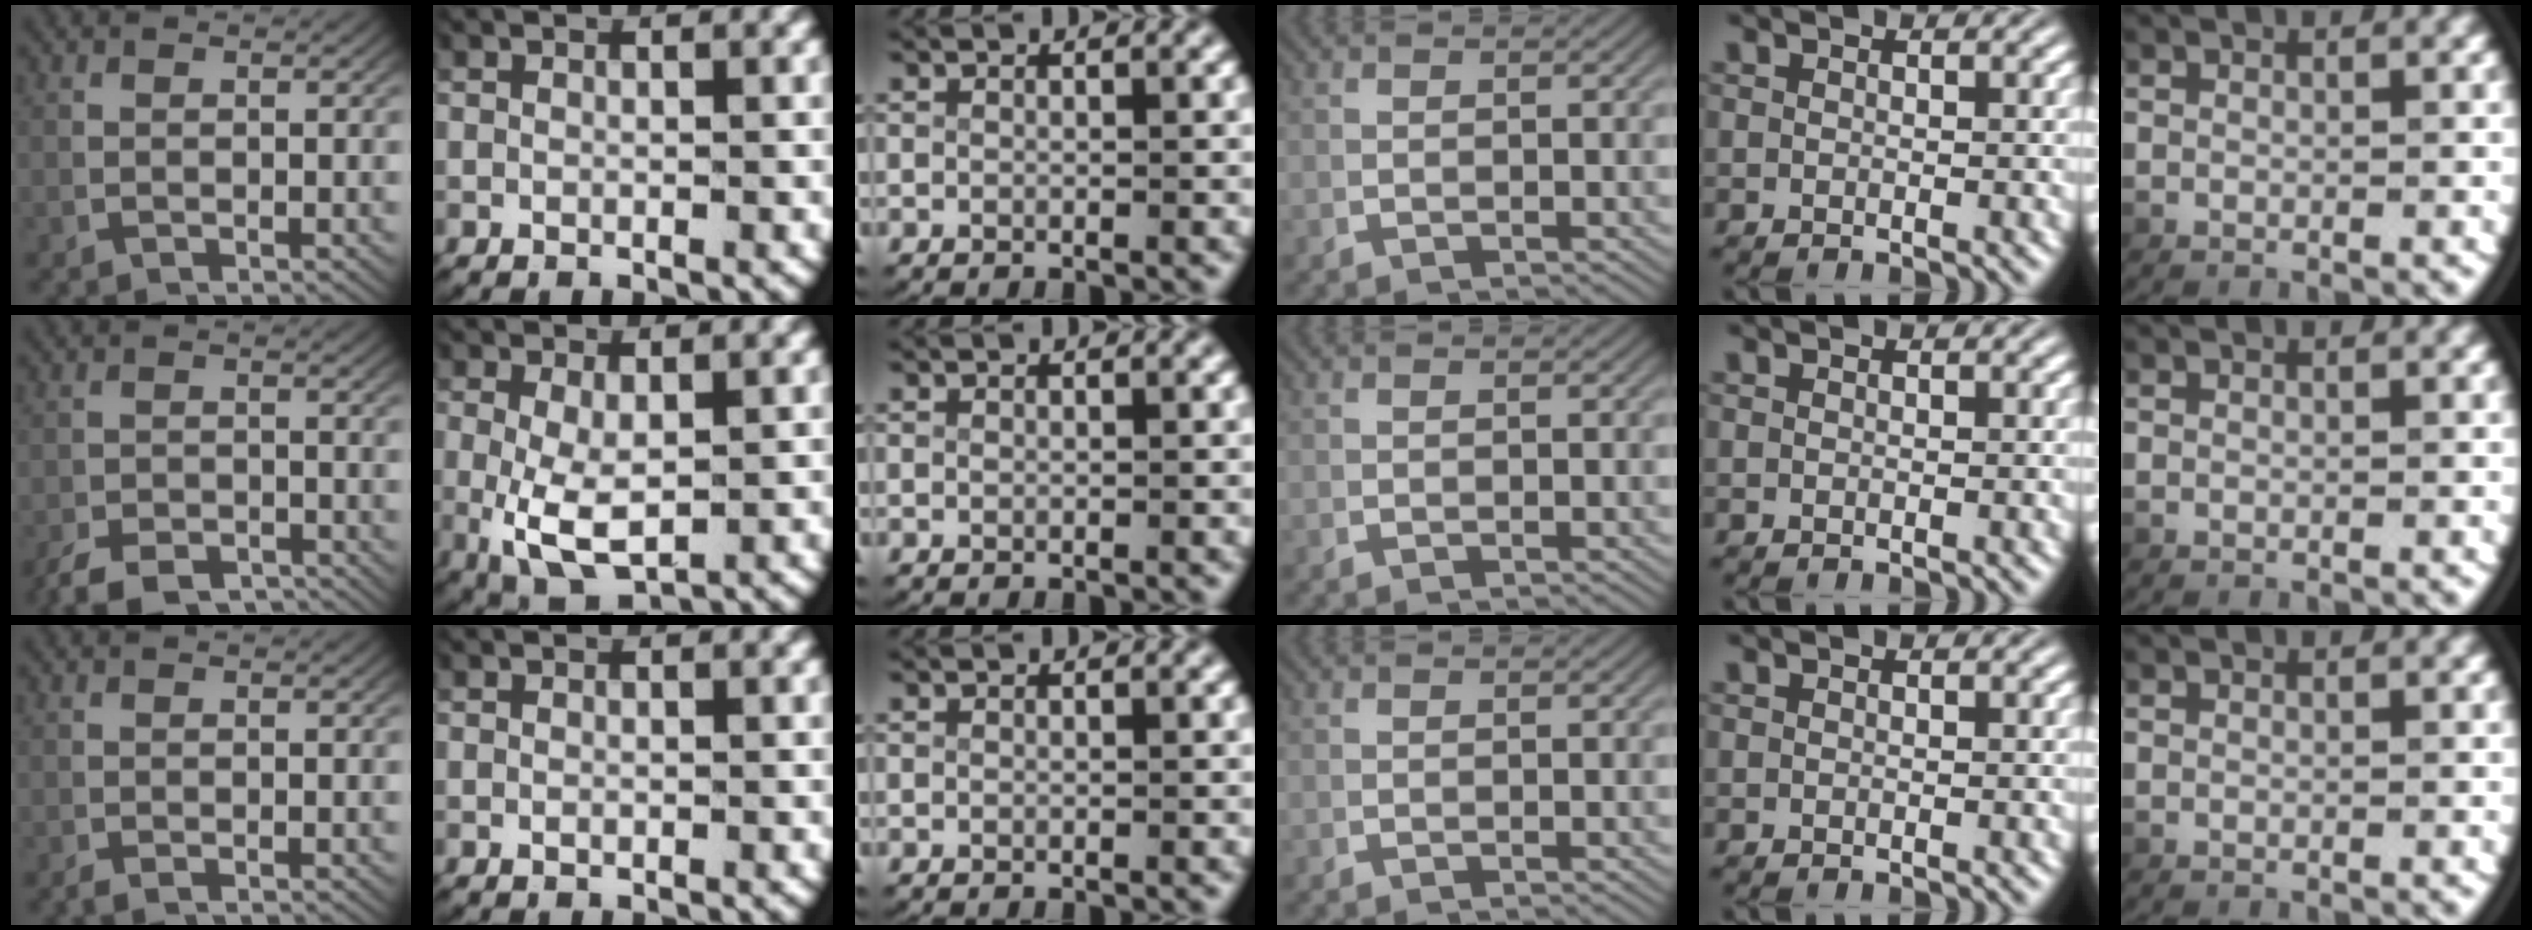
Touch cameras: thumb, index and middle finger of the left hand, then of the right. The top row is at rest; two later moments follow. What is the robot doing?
{"motion": "lift_and_place", "object": "card"}